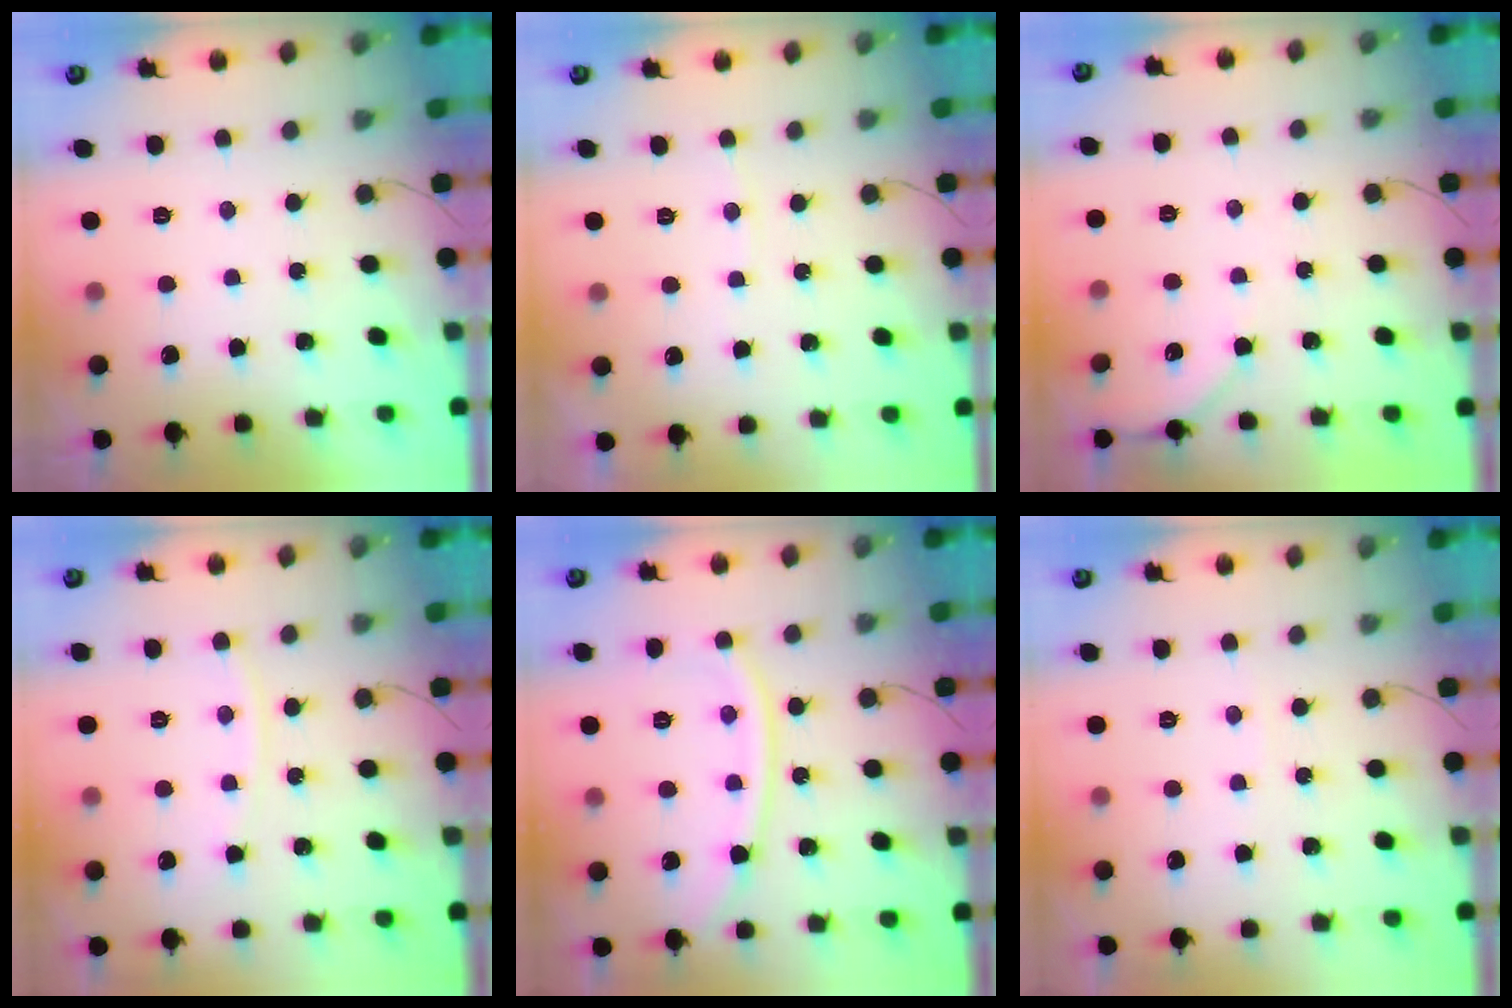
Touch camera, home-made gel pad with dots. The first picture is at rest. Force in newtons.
{"total": 2.8, "press": 2.7, "slide": 0.3}
{"total": 3.2, "press": 3.2, "slide": 0.5}
{"total": 6.4, "press": 6.4, "slide": 0.7}
{"total": 12.2, "press": 12.1, "slide": 1.4}
{"total": 1.7, "press": 1.7, "slide": 0.2}